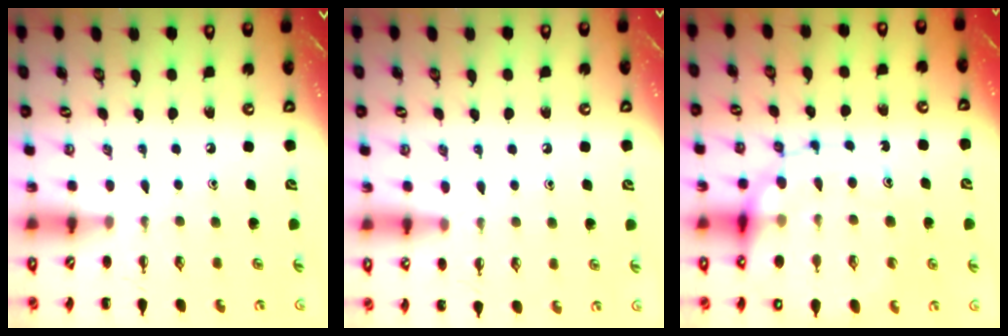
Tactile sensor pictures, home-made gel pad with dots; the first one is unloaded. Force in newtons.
{"total": 7.0, "press": 6.5, "slide": 2.4}
{"total": 16.6, "press": 16.4, "slide": 2.5}